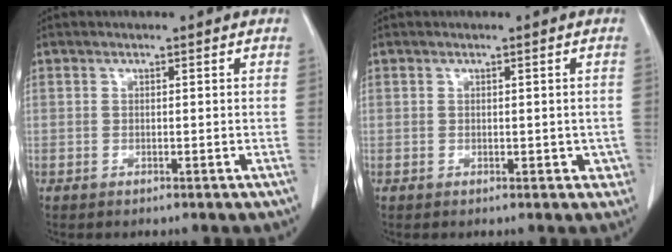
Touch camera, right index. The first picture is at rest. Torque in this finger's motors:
{"motor_torque": [0.06, 0.15, 0.04, 0.03]}